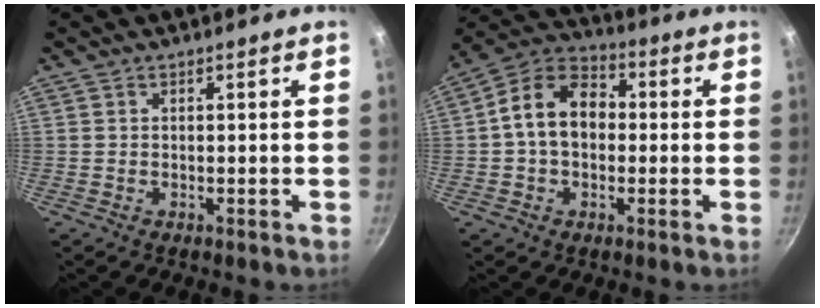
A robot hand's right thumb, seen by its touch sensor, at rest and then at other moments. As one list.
[{"total": 11.8, "force": [0.3, 8.7, 8.0], "torque": [-0.103, 0.032, -0.015]}]